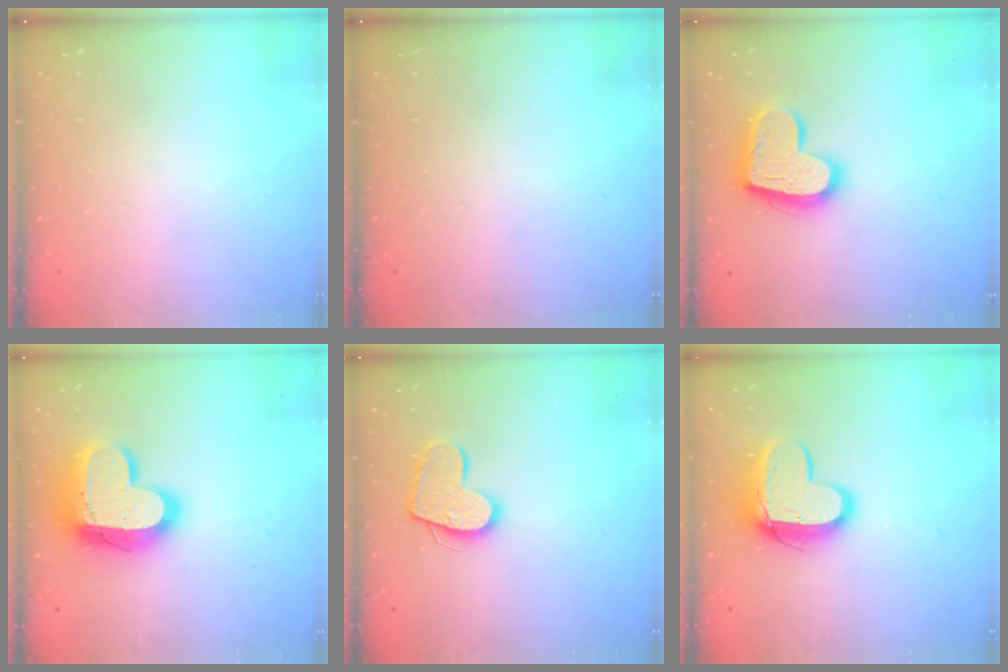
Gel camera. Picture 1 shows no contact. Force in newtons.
{"total": 0.0}
{"total": 17.4, "press": 17.3, "slide": 1.4}
{"total": 20.0, "press": 20.0, "slide": 1.6}
{"total": 13.9, "press": 13.8, "slide": 1.1}
{"total": 13.2, "press": 13.2, "slide": 1.2}